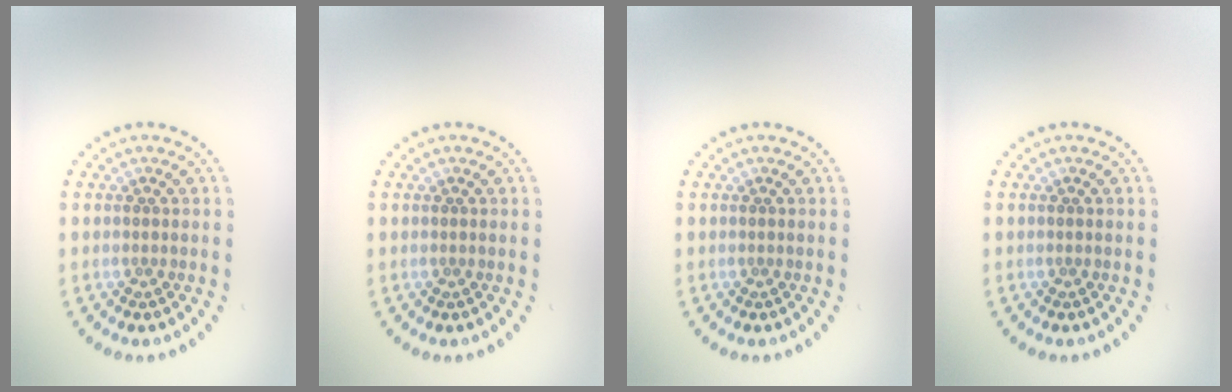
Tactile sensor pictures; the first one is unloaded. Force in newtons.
{"total": 0.0}
{"total": 0.0}
{"total": 0.0}